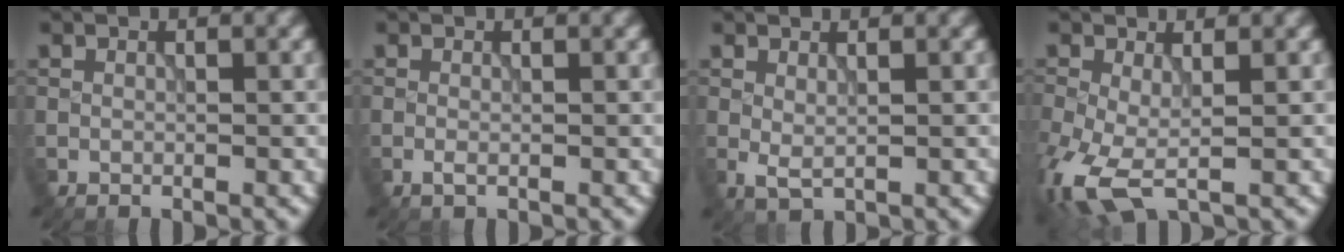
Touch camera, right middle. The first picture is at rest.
{"total": 0.6, "force": [-0.3, 0.1, 0.5], "torque": [-0.012, -0.003, -0.007]}
{"total": 1.2, "force": [0.4, 0.4, 1.1], "torque": [-0.024, -0.003, 0.010]}
{"total": 6.1, "force": [-2.0, 2.8, 5.0], "torque": [-0.129, -0.019, -0.040]}